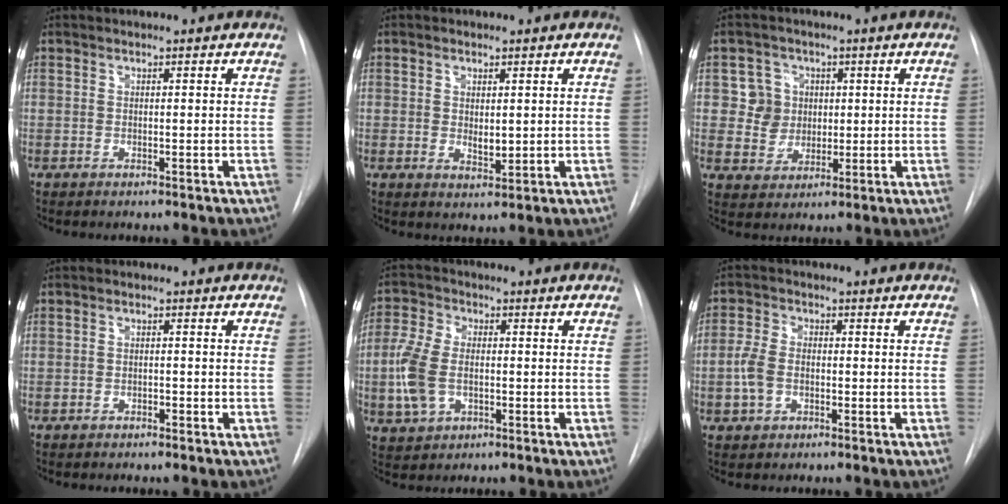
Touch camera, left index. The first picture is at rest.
{"total": 2.7, "force": [0.2, 1.5, 2.2], "torque": [-0.035, -0.010, 0.009]}
{"total": 5.8, "force": [1.1, 5.6, 0.9], "torque": [-0.017, 0.017, 0.026]}
{"total": 1.0, "force": [-0.7, 0.5, 0.5], "torque": [-0.009, 0.000, -0.012]}
{"total": 8.1, "force": [-1.4, 5.1, 6.2], "torque": [-0.162, 0.006, -0.025]}
{"total": 4.5, "force": [-1.1, 3.2, 3.0], "torque": [-0.081, 0.011, -0.022]}